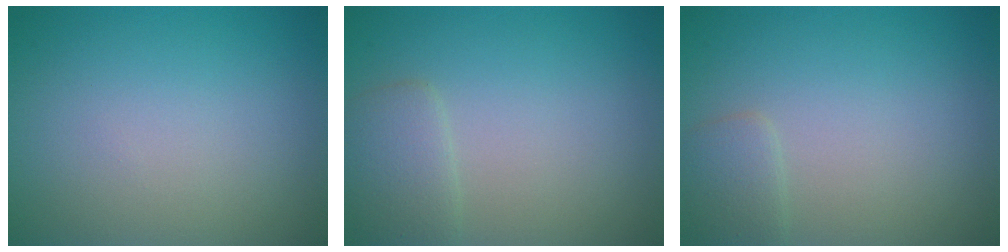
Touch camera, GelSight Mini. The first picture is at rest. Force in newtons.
{"total": 2.1, "press": 2.1, "slide": 0.1}
{"total": 1.4, "press": 1.4, "slide": 0.0}